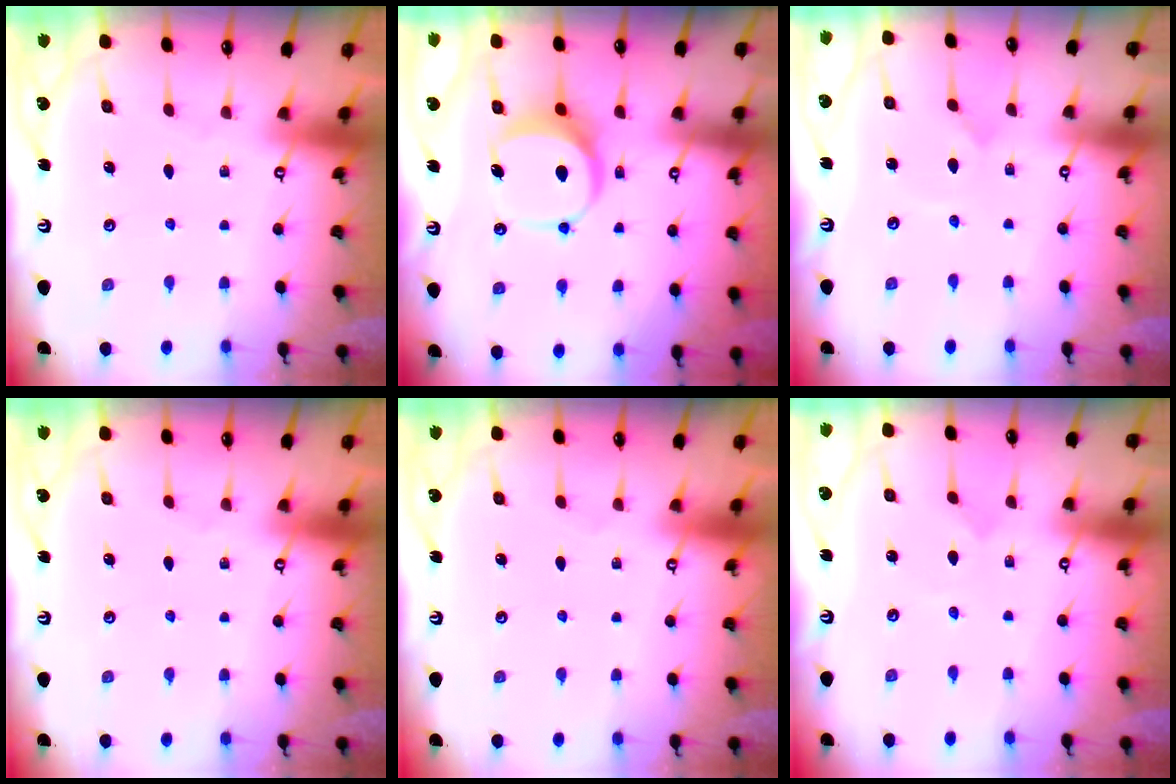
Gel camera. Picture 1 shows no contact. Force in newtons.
{"total": 7.9, "press": 7.9, "slide": 0.5}
{"total": 1.4, "press": 1.4, "slide": 0.0}
{"total": 0.0}
{"total": 0.0}
{"total": 0.0}